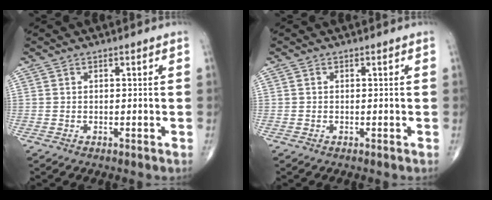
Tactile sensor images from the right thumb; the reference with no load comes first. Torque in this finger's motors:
{"motor_torque": [0.19, 0.03, -0.12, -0.03, 0.03]}